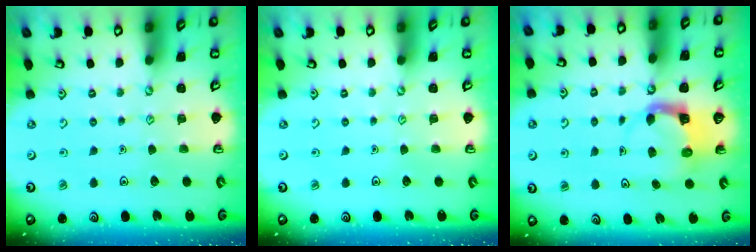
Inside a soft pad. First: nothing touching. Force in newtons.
{"total": 0.0}
{"total": 3.9, "press": 3.9, "slide": 0.3}